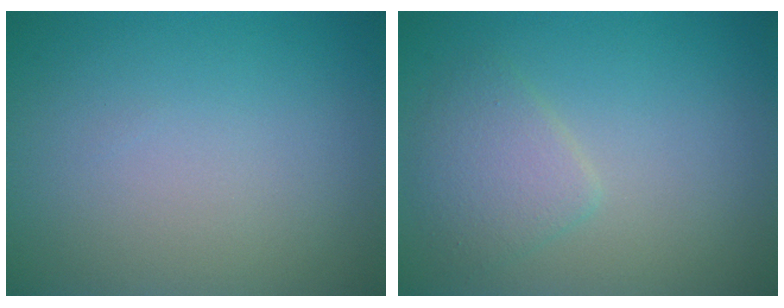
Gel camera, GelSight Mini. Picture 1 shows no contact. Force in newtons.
{"total": 2.6, "press": 2.6, "slide": 0.1}